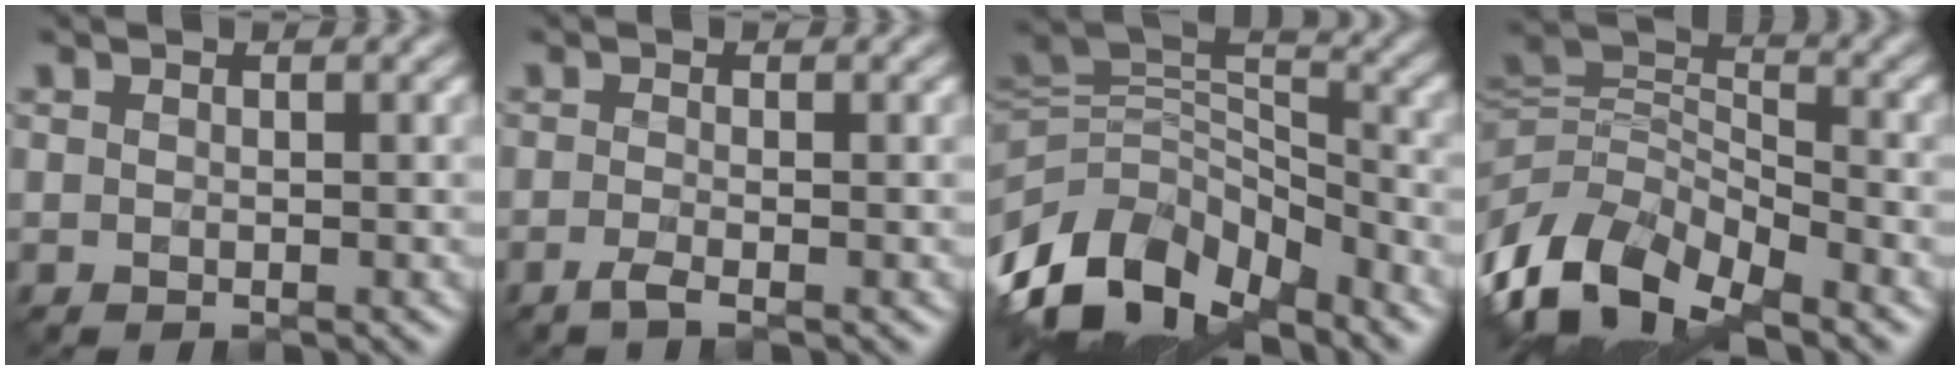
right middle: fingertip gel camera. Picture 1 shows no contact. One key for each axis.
{"total": 1.4, "fx": -0.9, "fy": 0.3, "fz": 1.1, "tx": -0.022, "ty": -0.006, "tz": -0.025}
{"total": 12.9, "fx": -6.5, "fy": 7.4, "fz": 8.3, "tx": -0.180, "ty": 0.006, "tz": -0.118}
{"total": 8.8, "fx": -5.1, "fy": 4.4, "fz": 5.7, "tx": -0.103, "ty": -0.009, "tz": -0.103}